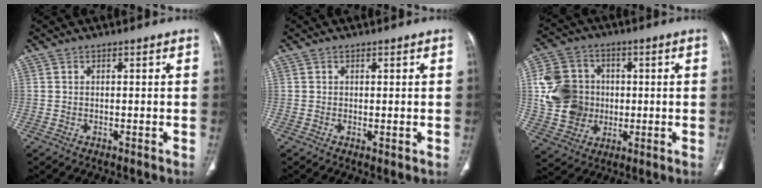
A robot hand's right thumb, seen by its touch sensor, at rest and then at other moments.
{"total": 0.9, "force": [-0.1, 0.3, 0.9], "torque": [-0.018, -0.006, 0.000]}
{"total": 14.5, "force": [0.6, 12.7, 7.0], "torque": [-0.116, 0.012, 0.019]}